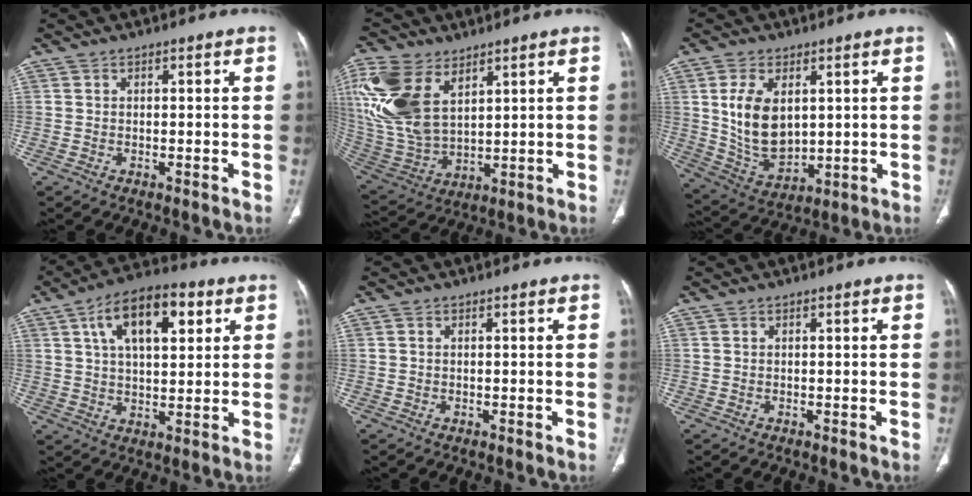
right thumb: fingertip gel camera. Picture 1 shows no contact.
{"total": 18.6, "force": [8.2, 11.0, 12.6], "torque": [-0.281, -0.025, 0.175]}
{"total": 12.6, "force": [2.7, 7.6, 9.8], "torque": [-0.167, -0.020, 0.068]}
{"total": 14.5, "force": [5.6, 7.1, 11.3], "torque": [-0.164, 0.001, 0.089]}
{"total": 0.0}
{"total": 0.0}